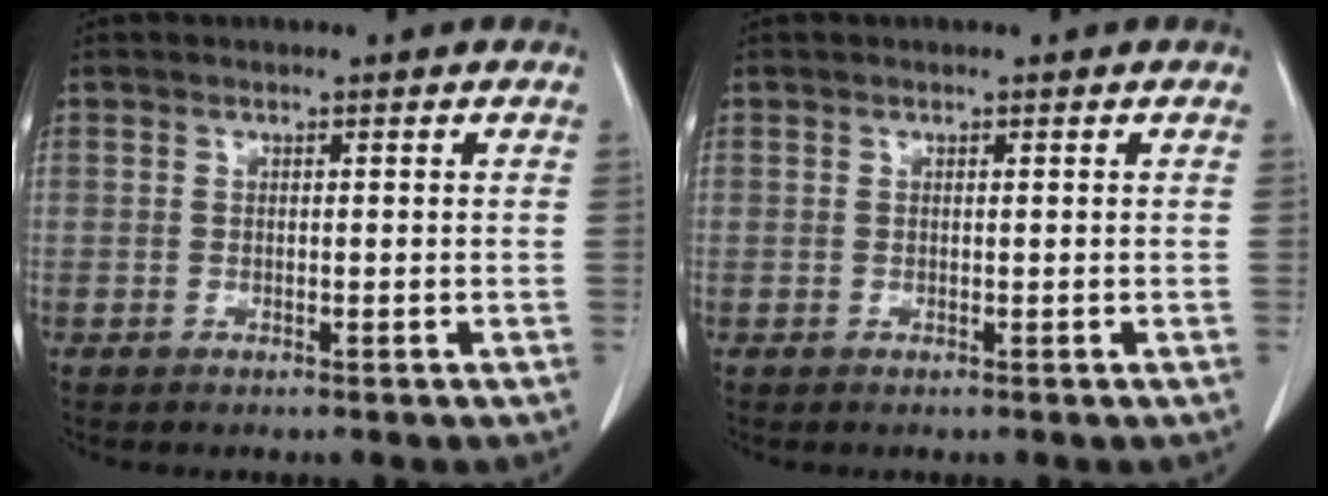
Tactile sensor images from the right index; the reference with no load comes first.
{"total": 0.0}